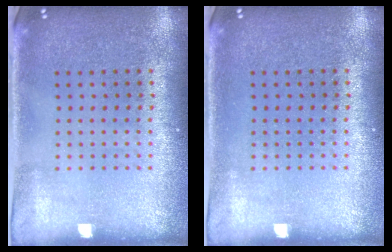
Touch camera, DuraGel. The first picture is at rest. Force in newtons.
{"total": 0.0}